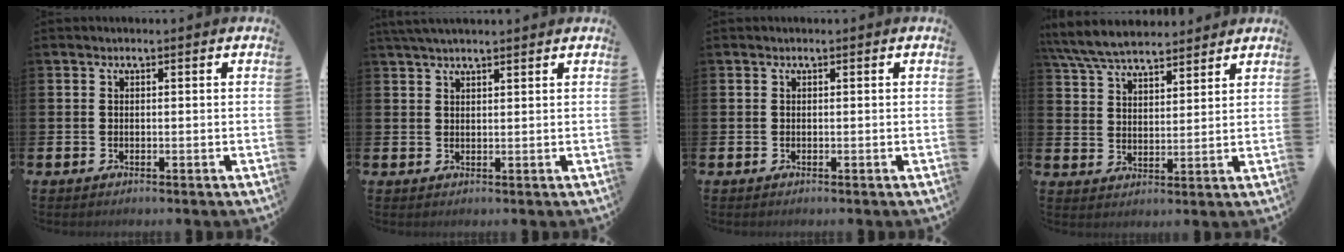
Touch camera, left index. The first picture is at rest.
{"total": 2.9, "force": [2.6, 0.4, 1.2], "torque": [-0.022, -0.004, 0.047]}
{"total": 0.0}
{"total": 7.0, "force": [6.6, 1.5, 1.9], "torque": [-0.061, -0.025, 0.122]}